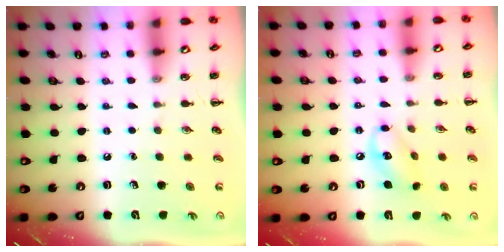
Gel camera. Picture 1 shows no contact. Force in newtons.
{"total": 8.7, "press": 8.6, "slide": 1.3}